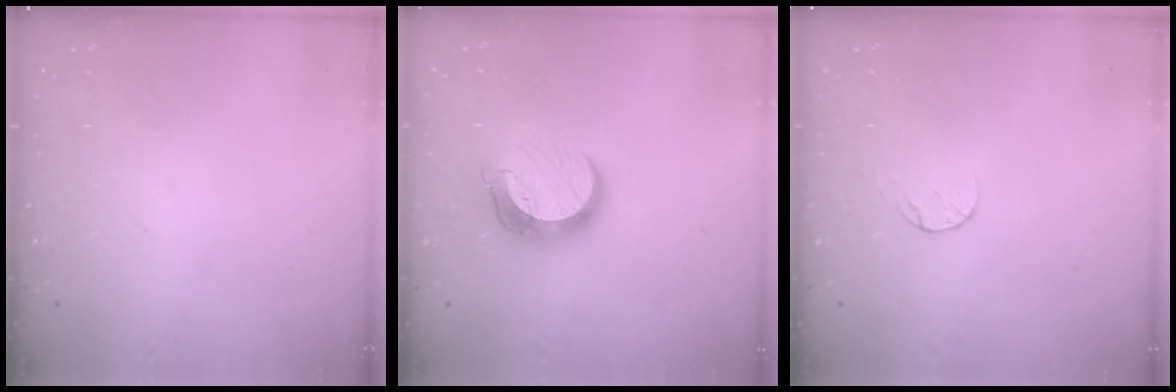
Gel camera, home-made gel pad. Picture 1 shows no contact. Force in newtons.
{"total": 12.4, "press": 12.3, "slide": 1.0}
{"total": 5.9, "press": 5.9, "slide": 0.6}